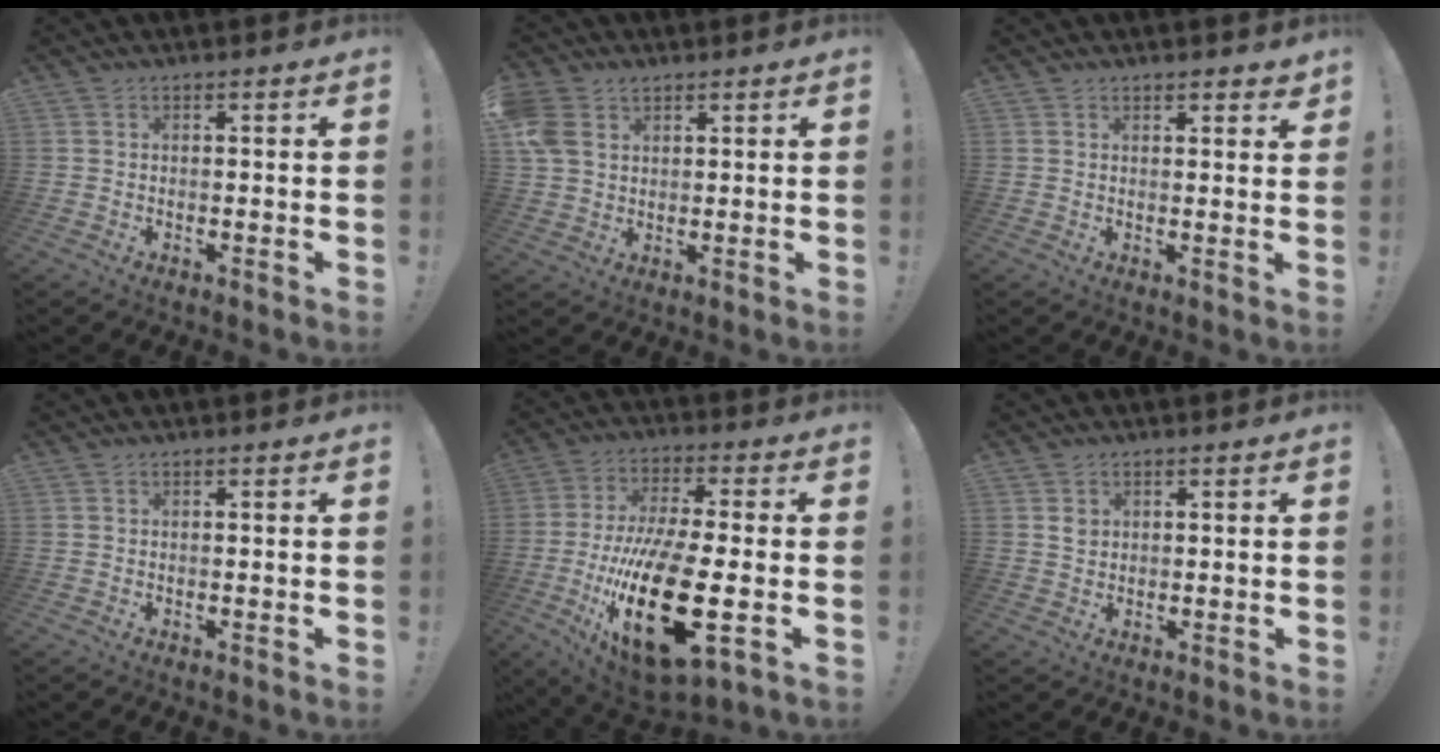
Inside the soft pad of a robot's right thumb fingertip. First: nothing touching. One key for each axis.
{"total": 7.6, "fx": 3.4, "fy": 5.4, "fz": 4.1, "tx": -0.086, "ty": -0.005, "tz": 0.069}
{"total": 2.3, "fx": 1.9, "fy": 0.9, "fz": 0.9, "tx": 0.003, "ty": -0.013, "tz": 0.030}
{"total": 0.0}
{"total": 25.8, "fx": -6.6, "fy": 10.1, "fz": 22.8, "tx": -0.443, "ty": 0.022, "tz": -0.094}
{"total": 2.3, "fx": 0.9, "fy": 2.1, "fz": 0.3, "tx": 0.015, "ty": -0.010, "tz": 0.013}